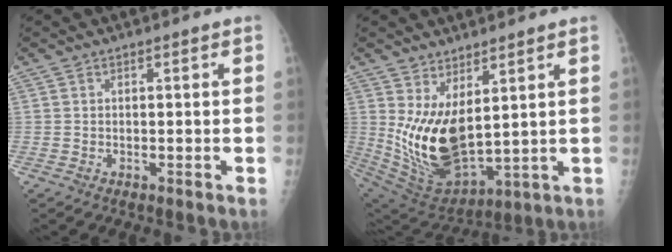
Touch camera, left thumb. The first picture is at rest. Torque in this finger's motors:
{"motor_torque": [0.62, 0.50, 1.57, -0.58, 0.55]}